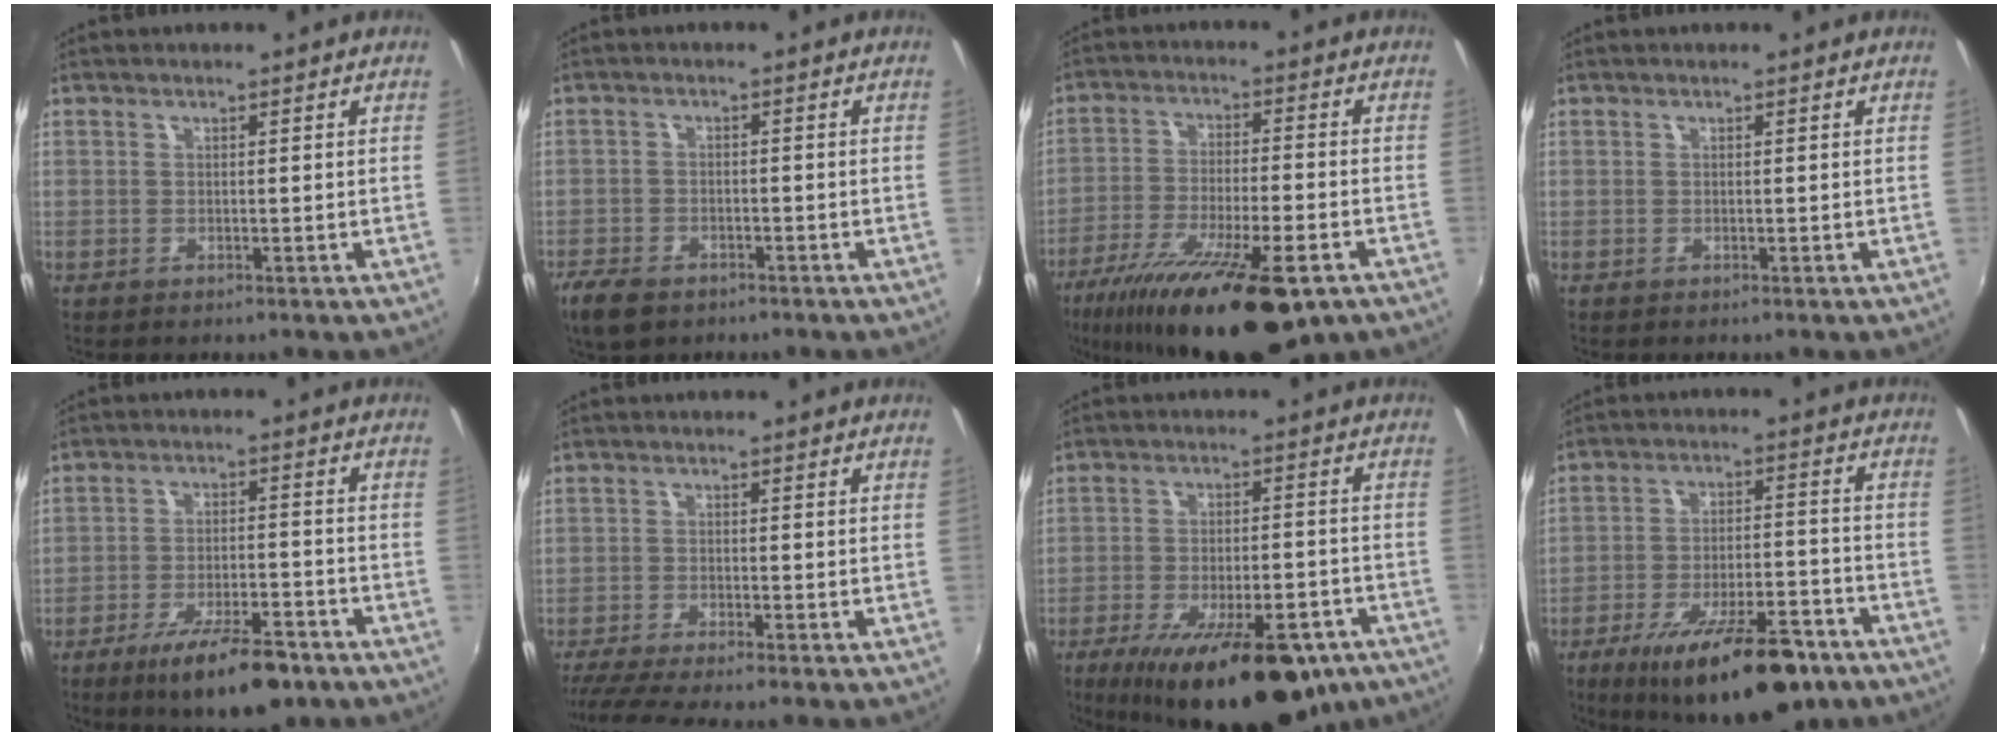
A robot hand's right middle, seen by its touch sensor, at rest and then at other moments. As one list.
[{"total": 6.9, "force": [-4.9, 3.5, 3.3], "torque": [-0.094, -0.015, -0.089]}, {"total": 22.1, "force": [-14.3, 5.7, 15.8], "torque": [-0.289, -0.056, -0.228]}, {"total": 0.0}, {"total": 12.0, "force": [-8.1, 3.3, 8.2], "torque": [-0.153, -0.015, -0.125]}, {"total": 6.9, "force": [-5.8, -1.0, 3.6], "torque": [-0.085, -0.028, -0.103]}, {"total": 21.6, "force": [-14.2, 7.7, 14.3], "torque": [-0.241, -0.037, -0.193]}, {"total": 19.4, "force": [-12.9, 6.0, 13.2], "torque": [-0.218, -0.022, -0.184]}]